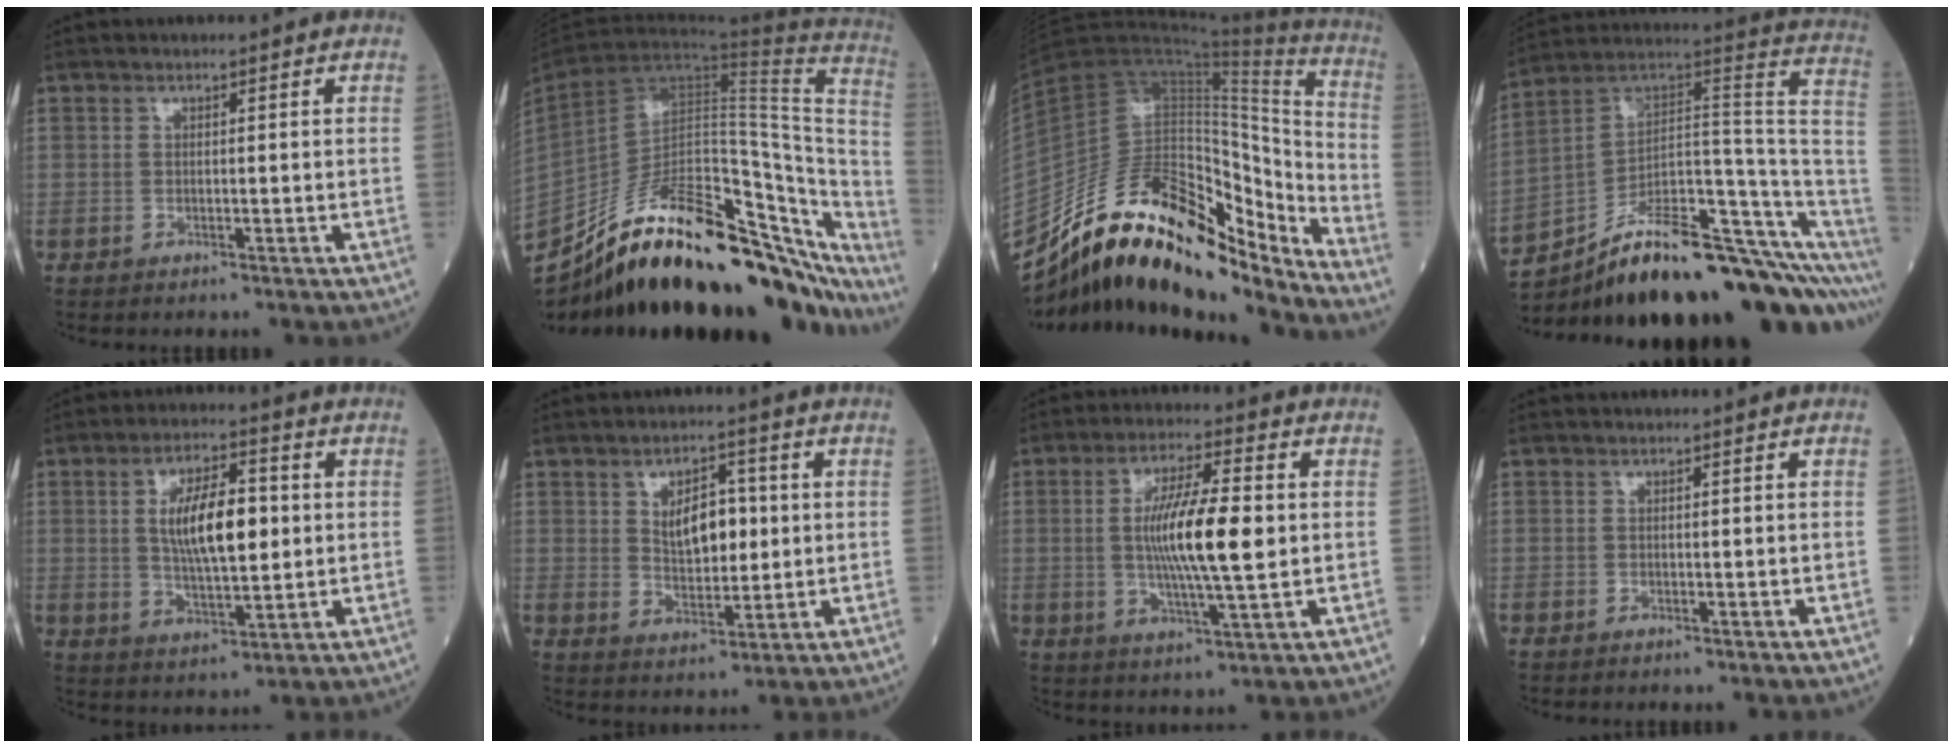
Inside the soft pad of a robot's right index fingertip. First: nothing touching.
{"total": 38.8, "force": [-29.0, 12.6, 22.5], "torque": [-0.290, -0.031, -0.413]}
{"total": 22.4, "force": [-18.1, 5.3, 12.0], "torque": [-0.202, 0.052, -0.307]}
{"total": 27.7, "force": [-18.3, 6.1, 19.9], "torque": [-0.205, 0.045, -0.275]}
{"total": 10.6, "force": [1.4, 3.4, 9.9], "torque": [-0.180, 0.007, 0.025]}
{"total": 7.2, "force": [1.4, 3.6, 6.1], "torque": [-0.100, 0.003, 0.030]}
{"total": 11.7, "force": [0.6, 1.5, 11.6], "torque": [-0.213, 0.000, 0.009]}
{"total": 0.0}